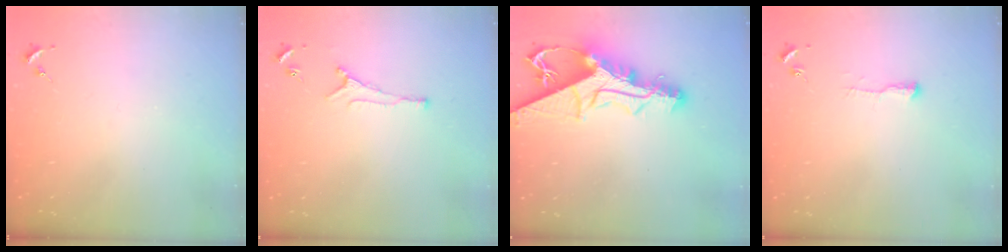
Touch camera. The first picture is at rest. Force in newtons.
{"total": 6.0, "press": 5.9, "slide": 0.8}
{"total": 15.3, "press": 15.3, "slide": 1.3}
{"total": 4.6, "press": 4.6, "slide": 0.7}